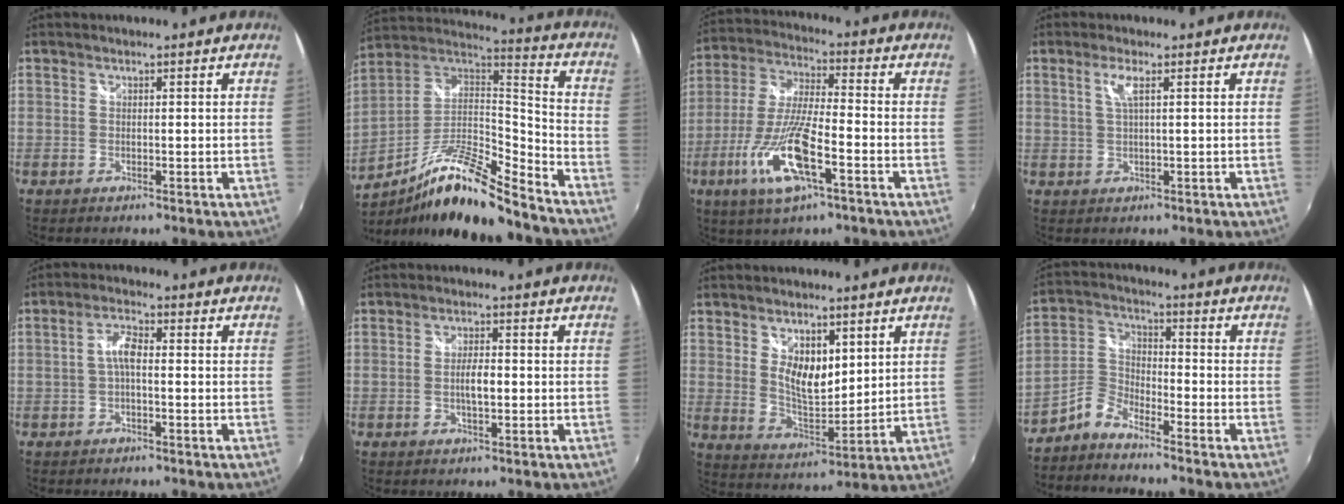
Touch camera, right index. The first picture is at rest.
{"total": 18.0, "force": [-12.5, 2.8, 12.7], "torque": [-0.235, -0.005, -0.234]}
{"total": 15.0, "force": [-6.4, 3.5, 13.1], "torque": [-0.281, -0.017, -0.124]}
{"total": 2.6, "force": [0.9, -0.2, 2.4], "torque": [-0.050, 0.000, 0.019]}
{"total": 3.5, "force": [-0.6, 1.2, 3.3], "torque": [-0.067, 0.012, -0.013]}
{"total": 3.8, "force": [-0.5, 1.1, 3.5], "torque": [-0.065, 0.000, -0.011]}
{"total": 9.0, "force": [3.3, 4.5, 7.0], "torque": [-0.120, -0.007, 0.068]}
{"total": 4.9, "force": [-3.8, 1.9, 2.4], "torque": [-0.061, 0.018, -0.088]}